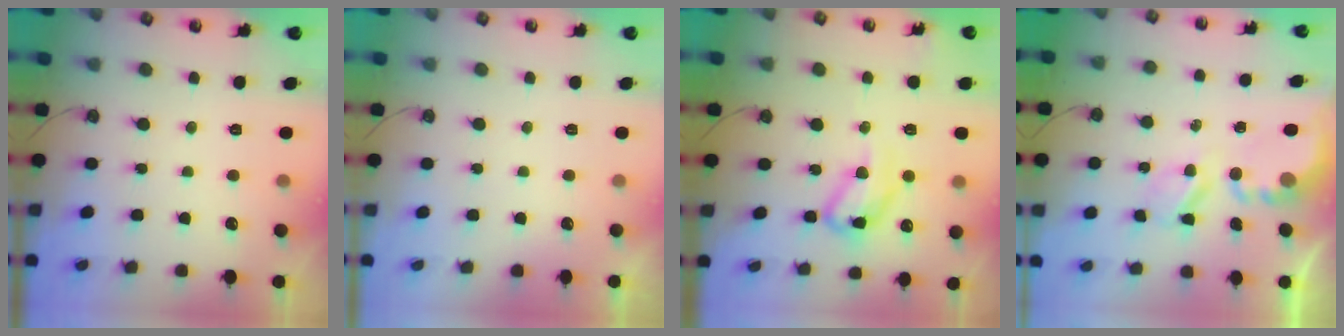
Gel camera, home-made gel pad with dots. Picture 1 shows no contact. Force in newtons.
{"total": 0.0}
{"total": 12.8, "press": 12.8, "slide": 0.9}
{"total": 5.0, "press": 5.0, "slide": 0.3}